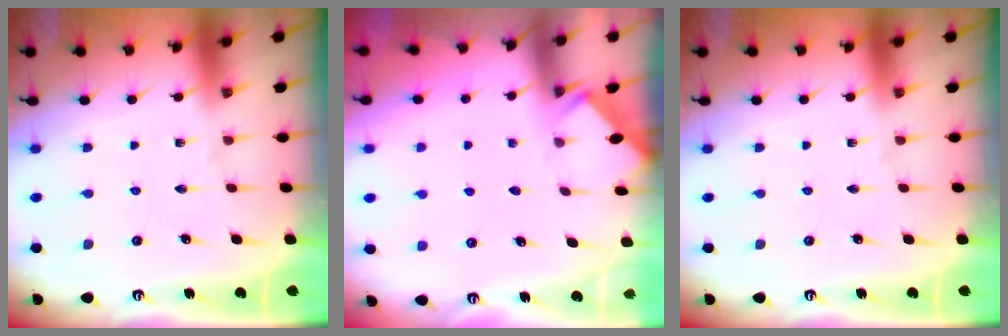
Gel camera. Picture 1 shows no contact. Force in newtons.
{"total": 1.7, "press": 1.7, "slide": 0.2}
{"total": 0.0}